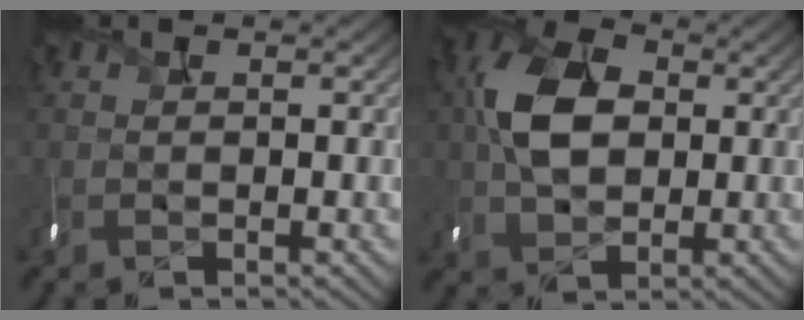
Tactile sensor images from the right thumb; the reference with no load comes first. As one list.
[{"total": 7.9, "force": [0.8, 5.5, 5.6], "torque": [-0.128, 0.007, 0.004]}]